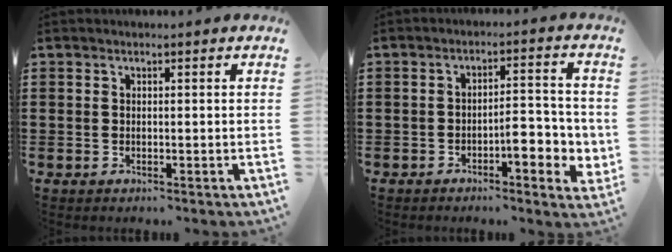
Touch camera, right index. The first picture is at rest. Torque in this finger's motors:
{"motor_torque": [1.04, 0.87, 0.39, 0.10]}